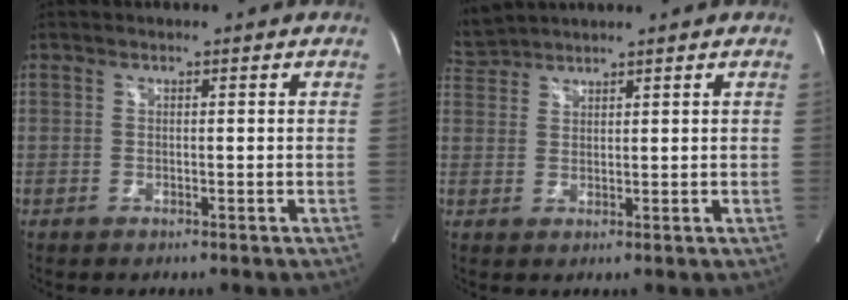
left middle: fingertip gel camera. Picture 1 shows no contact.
{"total": 3.7, "force": [3.7, 0.0, -0.3], "torque": [-0.011, 0.021, 0.080]}